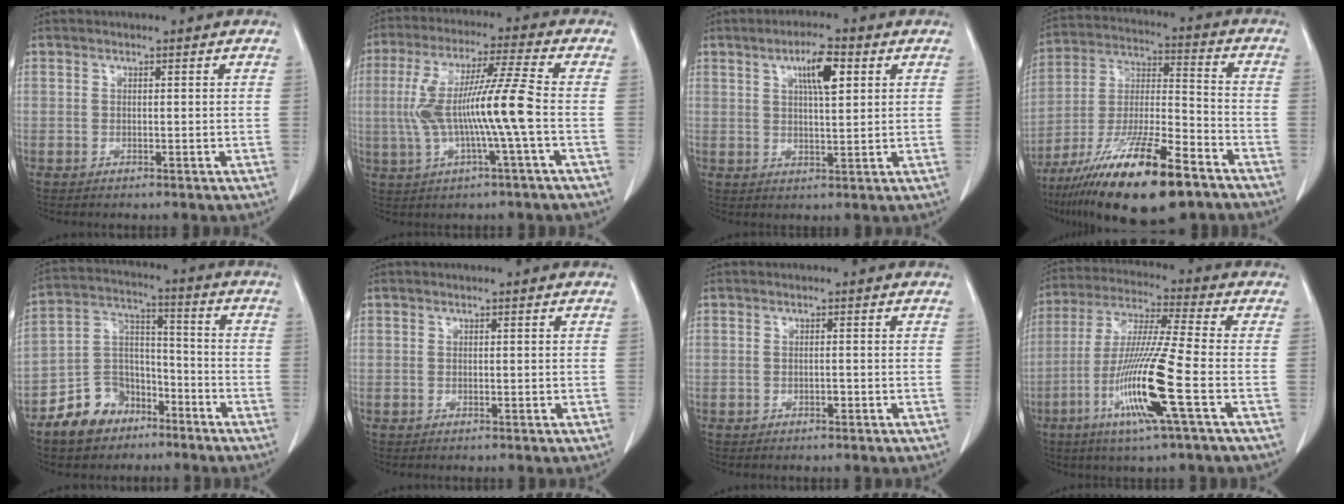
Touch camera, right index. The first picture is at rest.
{"total": 12.2, "force": [-1.3, -0.5, 12.1], "torque": [-0.243, 0.014, -0.025]}
{"total": 6.2, "force": [2.5, 1.3, 5.5], "torque": [-0.095, 0.004, 0.041]}
{"total": 21.1, "force": [-13.7, 4.0, 15.5], "torque": [-0.281, -0.026, -0.240]}
{"total": 10.4, "force": [-6.9, 7.1, 3.3], "torque": [-0.068, 0.029, -0.122]}
{"total": 0.0}
{"total": 0.7, "force": [-0.3, 0.2, 0.6], "torque": [-0.012, 0.000, -0.003]}
{"total": 14.5, "force": [-5.0, -1.0, 13.6], "torque": [-0.278, -0.022, -0.101]}